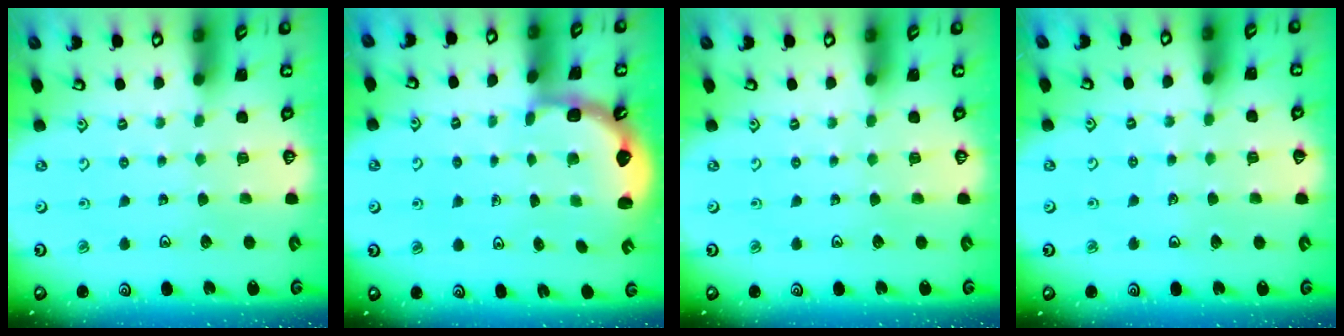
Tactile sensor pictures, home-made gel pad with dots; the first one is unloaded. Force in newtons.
{"total": 2.3, "press": 1.8, "slide": 1.3}
{"total": 0.0}
{"total": 3.2, "press": 3.2, "slide": 0.4}